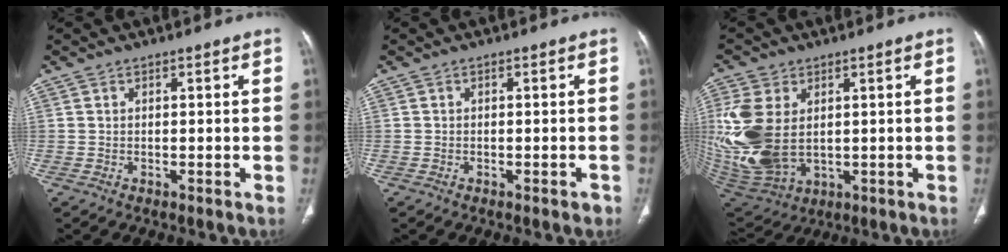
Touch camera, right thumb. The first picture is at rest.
{"total": 1.2, "force": [-0.8, 0.5, 0.8], "torque": [-0.009, 0.001, -0.010]}
{"total": 17.8, "force": [1.8, 11.7, 13.2], "torque": [-0.309, -0.020, 0.058]}